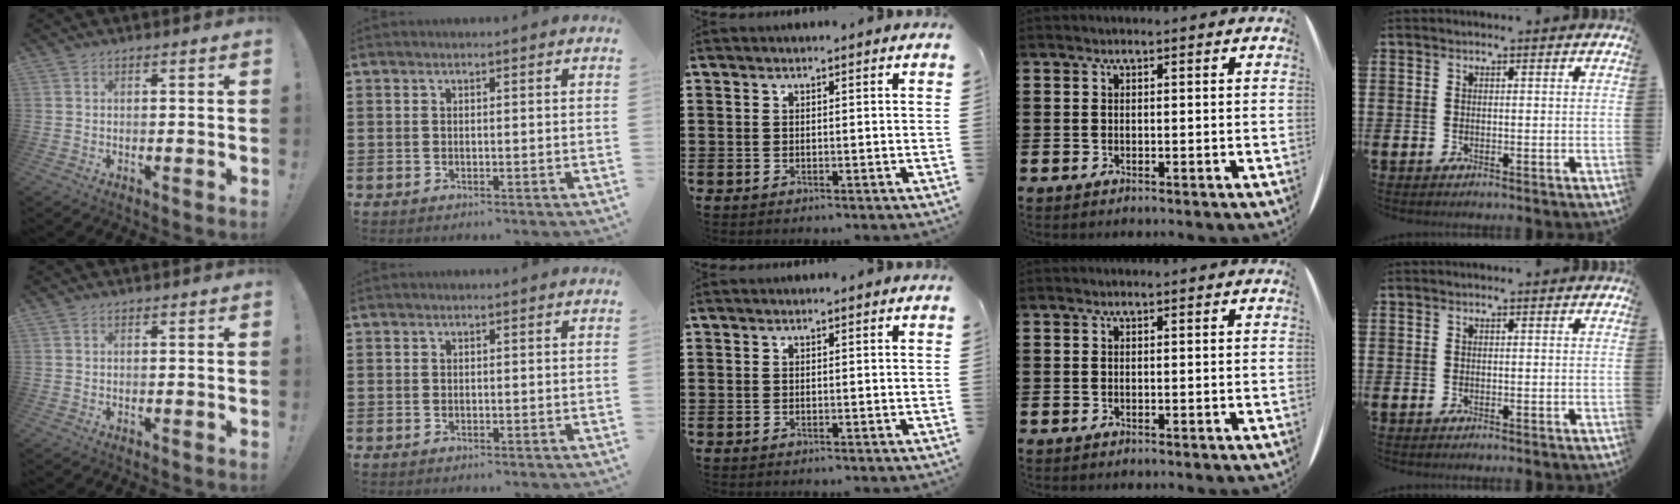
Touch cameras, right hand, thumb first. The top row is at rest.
{}